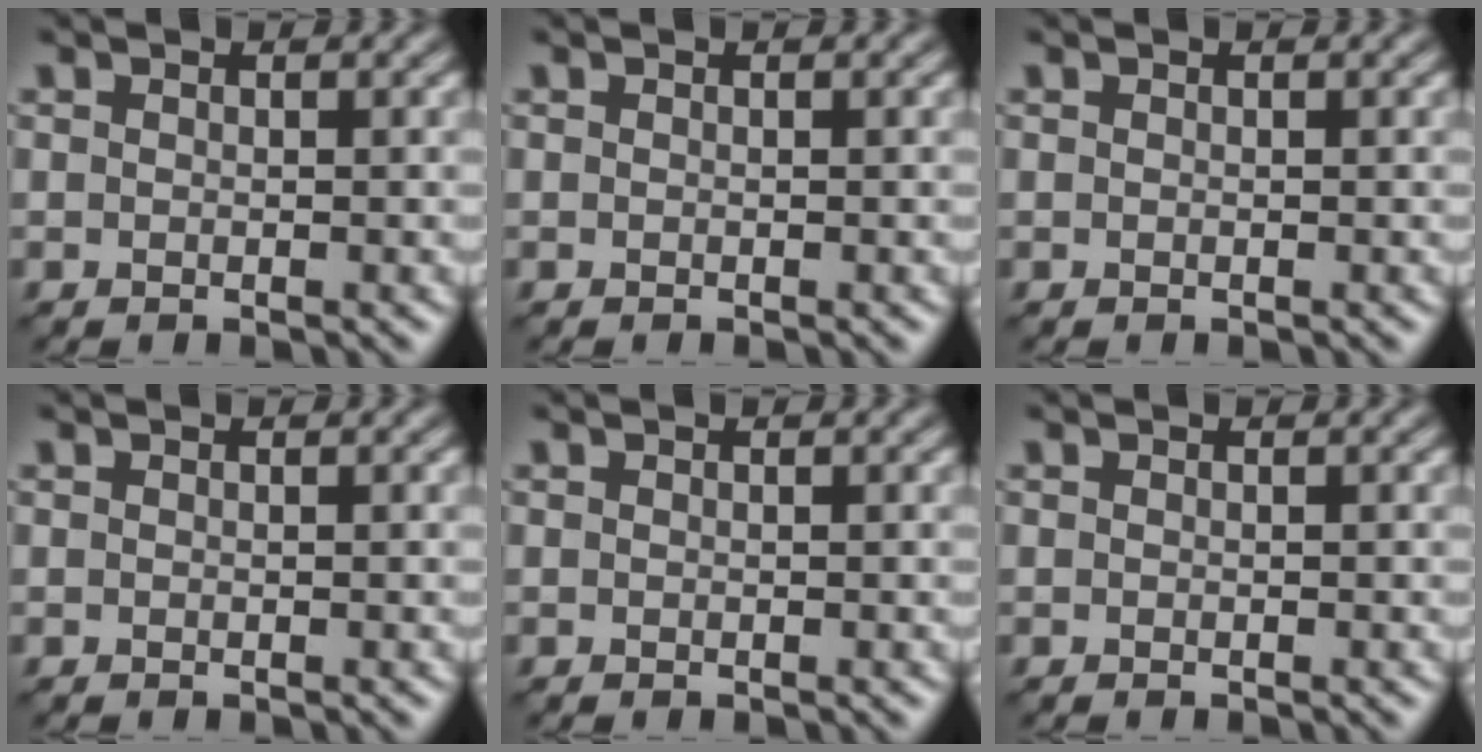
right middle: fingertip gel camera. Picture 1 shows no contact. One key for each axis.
{"total": 0.0}
{"total": 0.0}
{"total": 0.0}
{"total": 0.0}
{"total": 0.0}